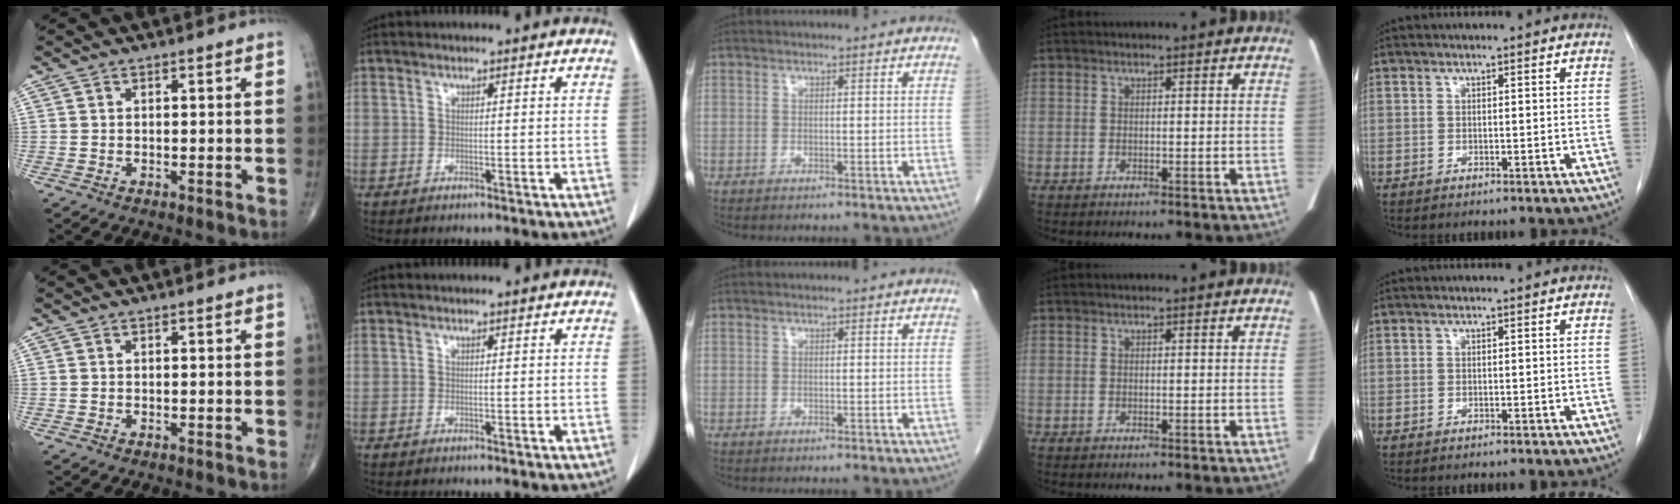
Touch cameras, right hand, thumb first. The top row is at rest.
{}